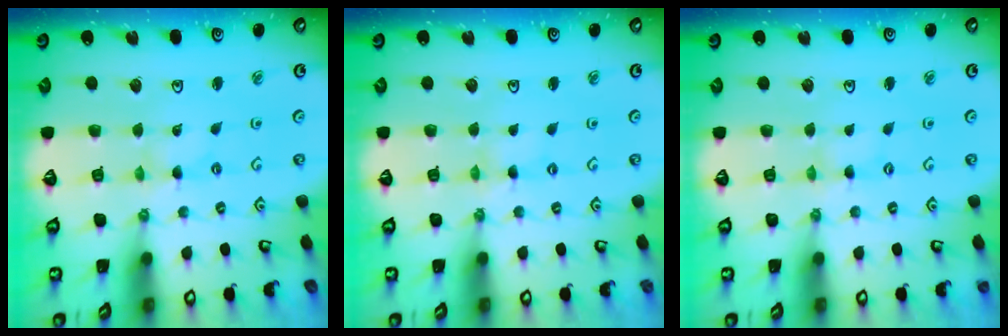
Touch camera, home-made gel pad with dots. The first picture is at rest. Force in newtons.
{"total": 0.0}
{"total": 0.0}